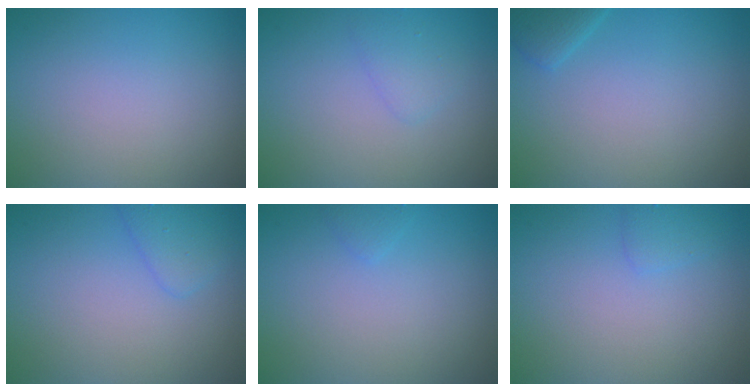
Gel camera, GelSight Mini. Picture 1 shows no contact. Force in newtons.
{"total": 1.3, "press": 1.3, "slide": 0.1}
{"total": 1.8, "press": 1.8, "slide": 0.1}
{"total": 1.9, "press": 1.9, "slide": 0.1}
{"total": 0.7, "press": 0.7, "slide": 0.0}
{"total": 1.1, "press": 1.1, "slide": 0.1}